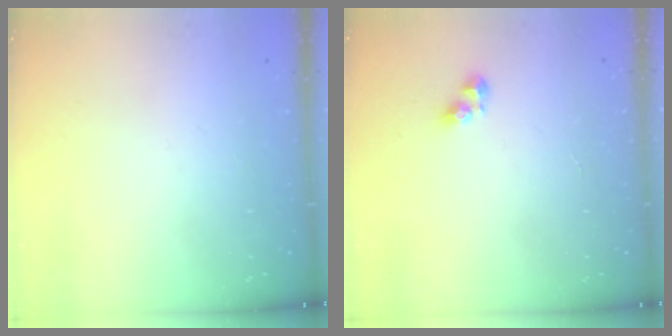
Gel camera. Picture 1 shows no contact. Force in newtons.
{"total": 5.0, "press": 5.0, "slide": 0.6}